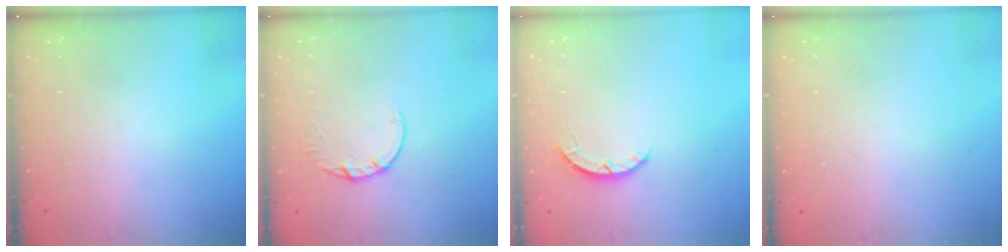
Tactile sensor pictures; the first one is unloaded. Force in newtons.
{"total": 2.7, "press": 2.7, "slide": 0.4}
{"total": 2.8, "press": 2.8, "slide": 0.4}
{"total": 2.2, "press": 2.2, "slide": 0.1}